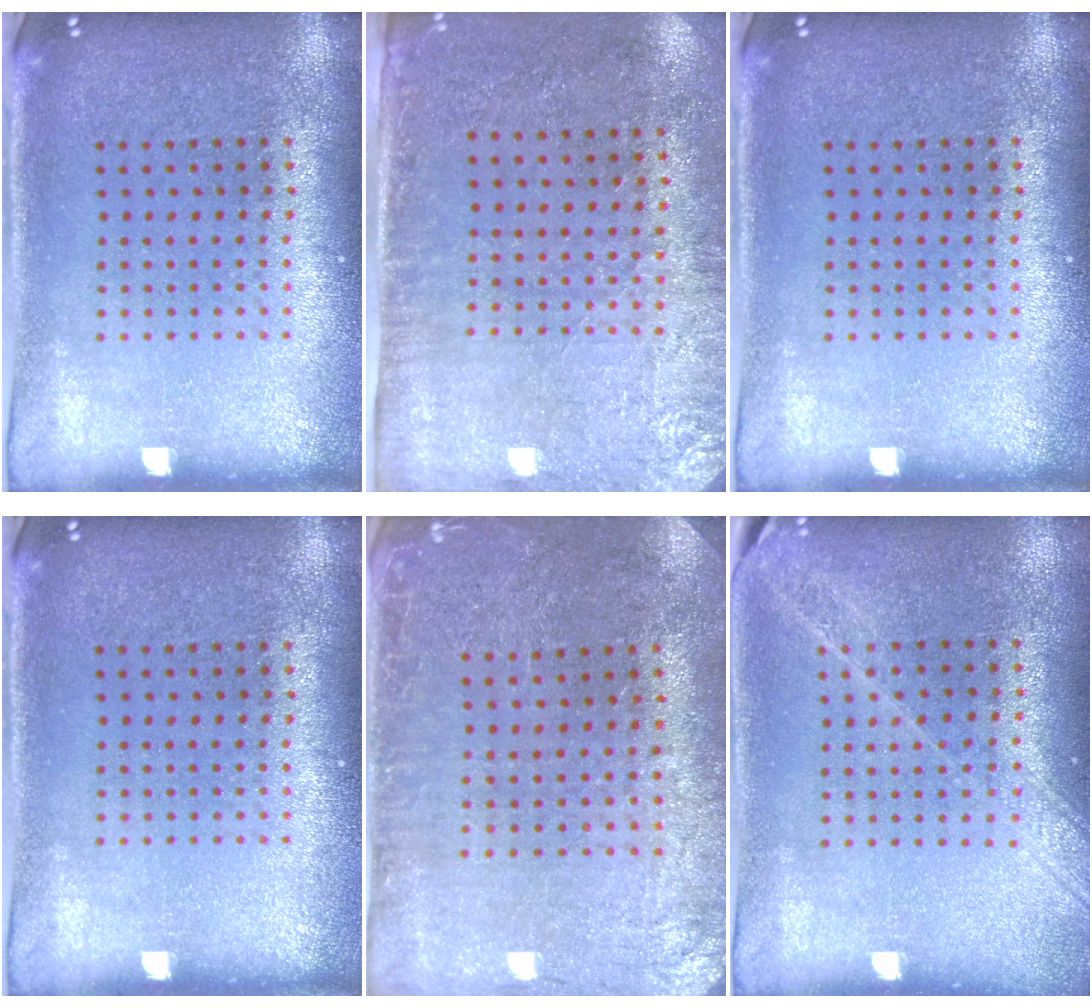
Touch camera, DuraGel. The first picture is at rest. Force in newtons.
{"total": 2.8, "press": 2.3, "slide": 1.5}
{"total": 0.0}
{"total": 0.0}
{"total": 0.7, "press": 0.7, "slide": 0.2}
{"total": 1.6, "press": 1.5, "slide": 0.7}